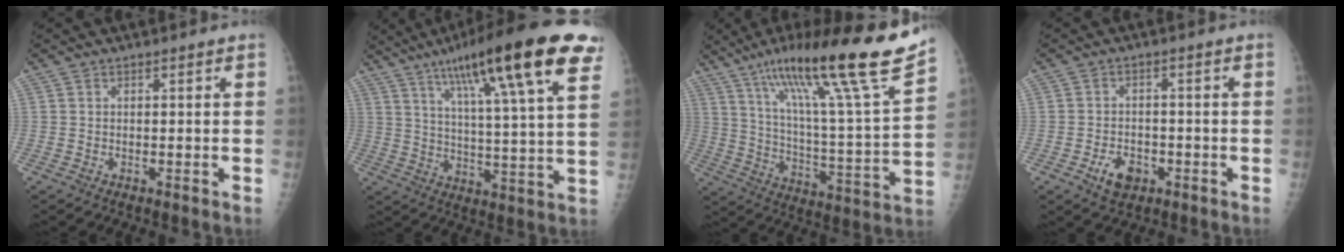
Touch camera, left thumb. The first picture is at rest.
{"total": 24.1, "force": [13.4, 3.6, 19.8], "torque": [-0.294, -0.021, 0.197]}
{"total": 27.2, "force": [18.6, 1.7, 19.7], "torque": [-0.298, -0.068, 0.300]}
{"total": 5.1, "force": [-2.4, 3.4, 2.9], "torque": [-0.039, 0.013, -0.035]}